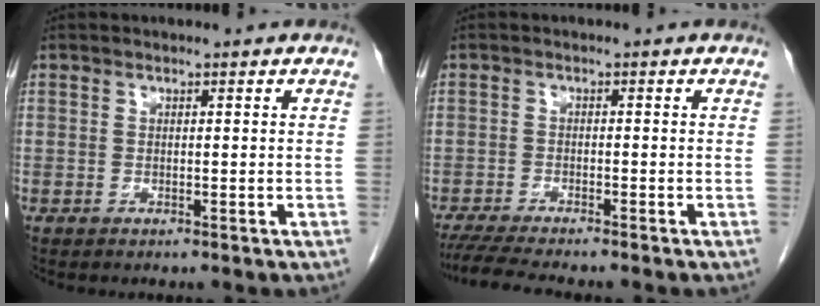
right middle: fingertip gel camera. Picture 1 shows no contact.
{"total": 6.6, "force": [-5.8, -0.2, 3.2], "torque": [-0.051, -0.019, -0.098]}